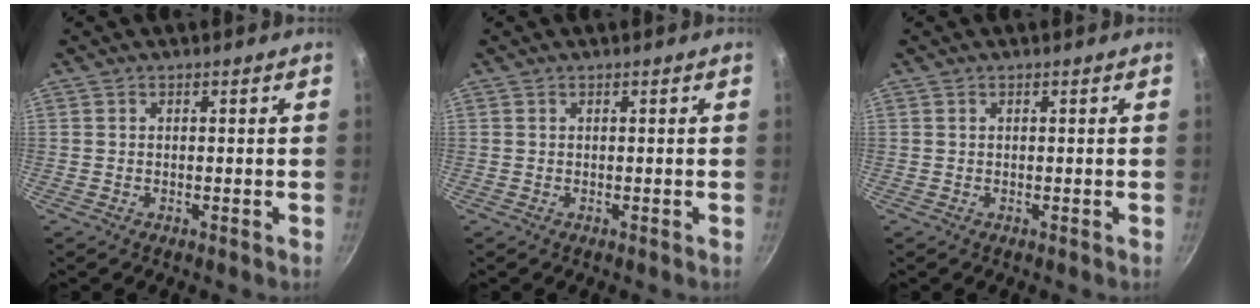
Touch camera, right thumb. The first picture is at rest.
{"total": 0.0}
{"total": 0.0}